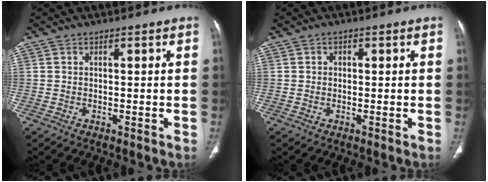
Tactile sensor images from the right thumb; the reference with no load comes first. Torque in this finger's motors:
{"motor_torque": [-0.45, -0.34, 0.04, 0.01, 0.06]}